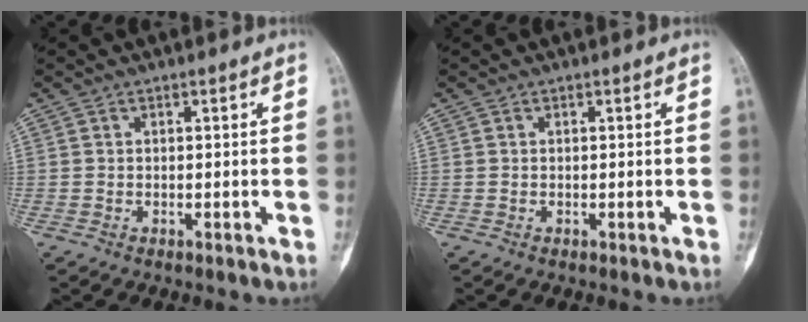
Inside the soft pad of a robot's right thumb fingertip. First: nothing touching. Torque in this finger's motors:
{"motor_torque": [0.09, 0.08, -0.01, 0.00, 0.03]}